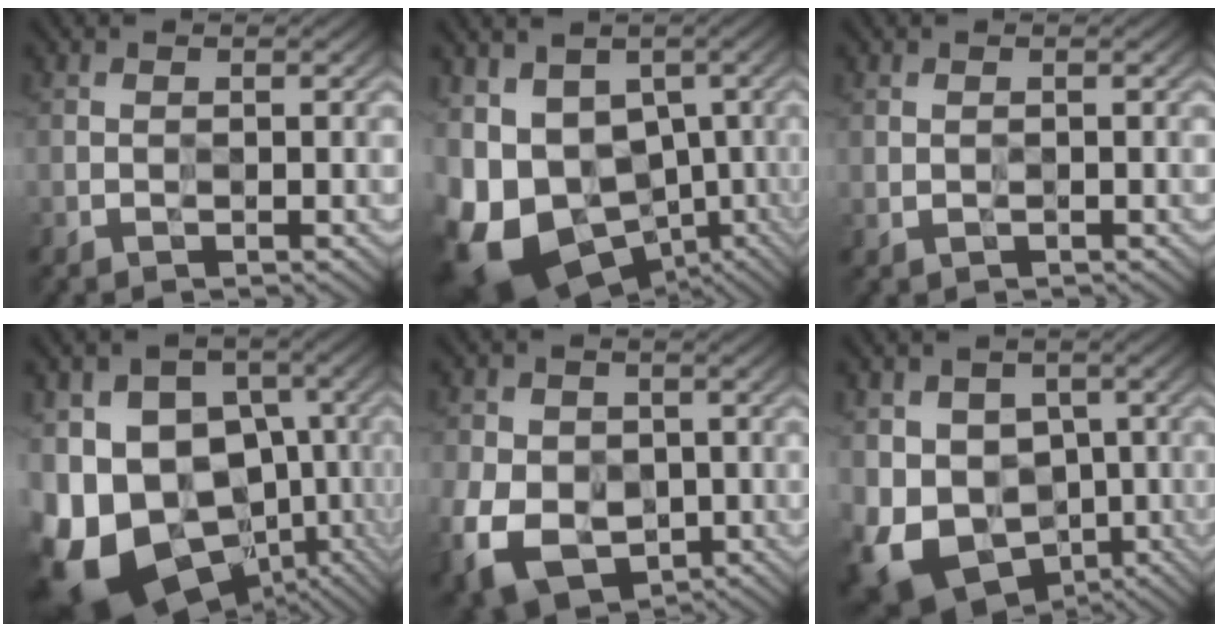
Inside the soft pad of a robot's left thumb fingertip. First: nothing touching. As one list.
[{"total": 15.9, "force": [-4.9, 12.0, 9.2], "torque": [-0.211, -0.019, -0.051]}, {"total": 0.5, "force": [-0.1, 0.3, 0.4], "torque": [-0.010, 0.000, -0.001]}, {"total": 20.1, "force": [-6.7, 15.1, 11.4], "torque": [-0.221, -0.014, -0.103]}, {"total": 10.8, "force": [-3.3, 8.2, 6.2], "torque": [-0.153, -0.035, -0.063]}, {"total": 13.6, "force": [-3.3, 11.0, 7.3], "torque": [-0.171, -0.030, -0.052]}]